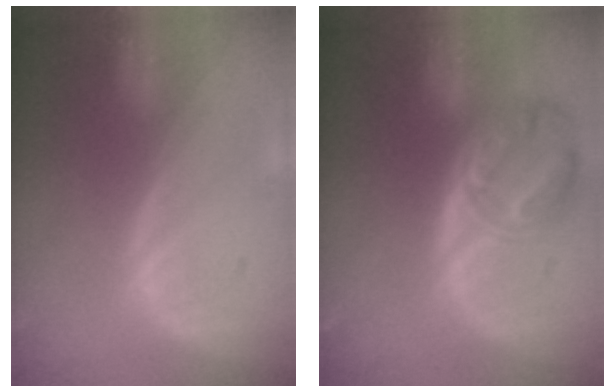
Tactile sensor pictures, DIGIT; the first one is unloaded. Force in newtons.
{"total": 8.2, "press": 7.1, "slide": 4.0}